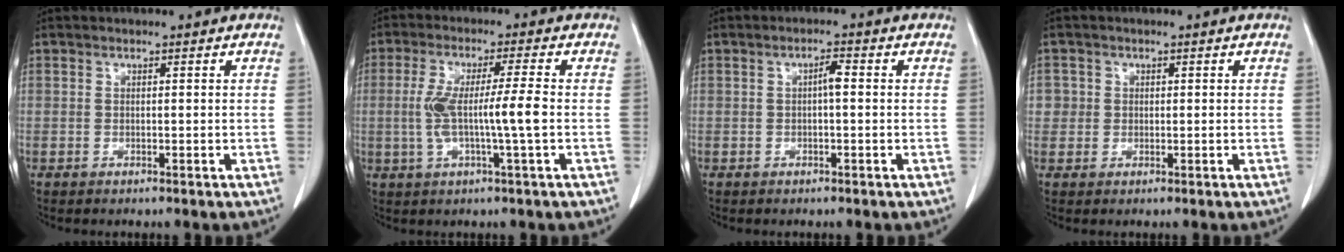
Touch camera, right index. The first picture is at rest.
{"total": 8.1, "force": [-0.7, -0.2, 8.1], "torque": [-0.159, 0.005, -0.014]}
{"total": 1.9, "force": [0.0, 0.4, 1.9], "torque": [-0.032, 0.005, 0.000]}
{"total": 2.4, "force": [0.4, 2.3, 0.1], "torque": [0.016, 0.003, 0.003]}